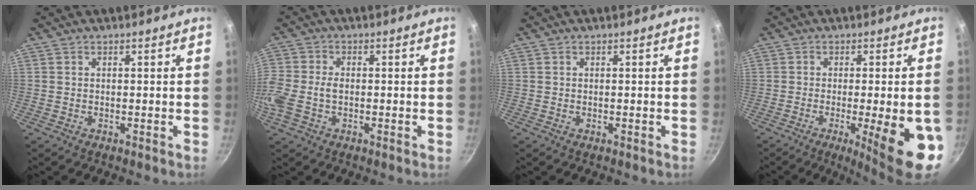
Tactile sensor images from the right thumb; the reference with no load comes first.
{"total": 7.5, "force": [-1.4, 4.9, 5.5], "torque": [-0.129, 0.006, -0.036]}
{"total": 0.0}
{"total": 14.0, "force": [-3.8, 2.8, 13.1], "torque": [-0.157, -0.001, -0.043]}